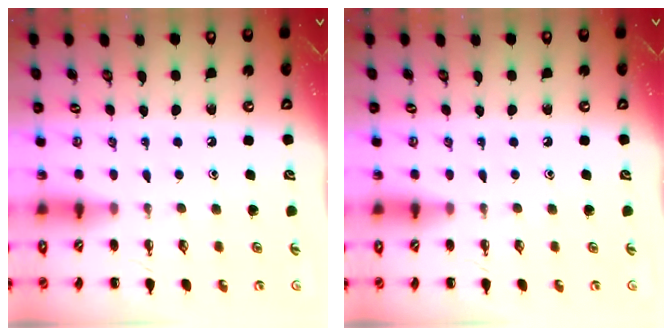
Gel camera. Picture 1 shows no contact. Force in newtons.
{"total": 0.0}